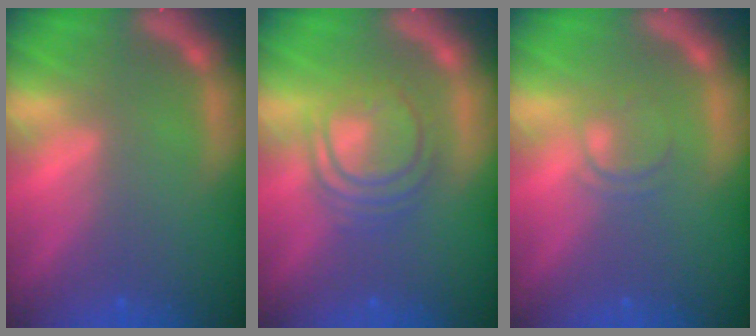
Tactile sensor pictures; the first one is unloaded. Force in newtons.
{"total": 6.0}
{"total": 2.0}